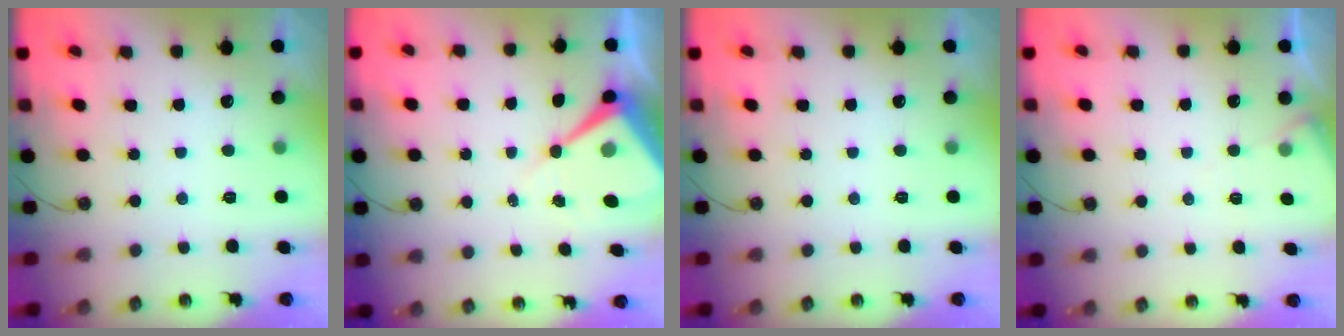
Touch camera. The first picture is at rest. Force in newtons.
{"total": 8.4, "press": 8.3, "slide": 0.7}
{"total": 0.0}
{"total": 4.0, "press": 3.9, "slide": 0.6}